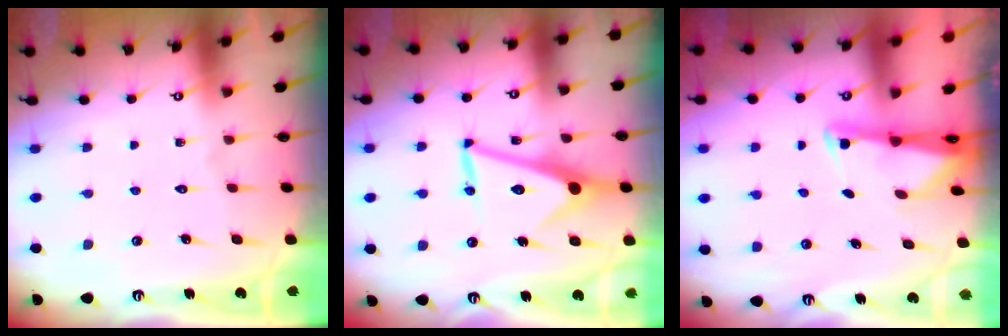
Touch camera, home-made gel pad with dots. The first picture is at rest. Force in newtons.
{"total": 12.8, "press": 12.8, "slide": 0.5}
{"total": 2.0, "press": 2.0, "slide": 0.3}